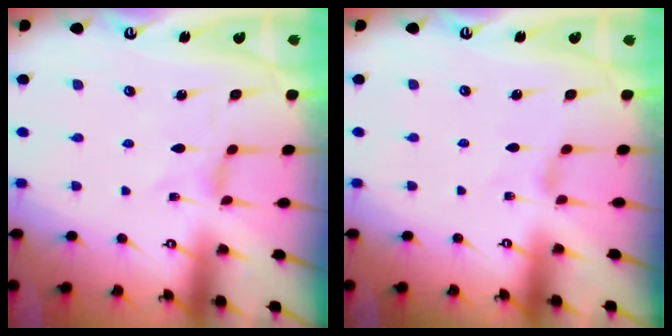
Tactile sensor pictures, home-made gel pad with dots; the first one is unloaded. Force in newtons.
{"total": 0.0}